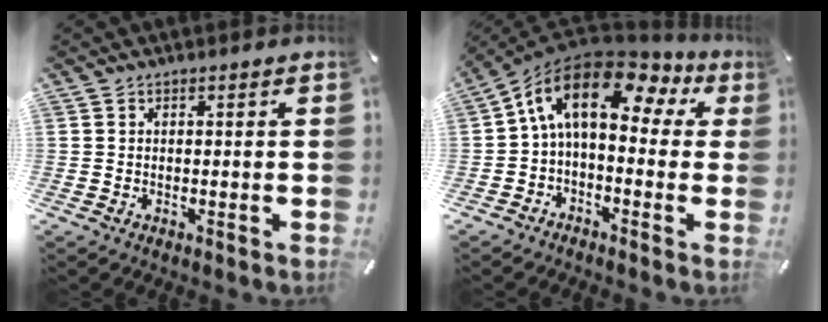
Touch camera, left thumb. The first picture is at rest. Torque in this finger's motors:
{"motor_torque": [0.25, 1.70, 2.53, -0.24, 0.70]}